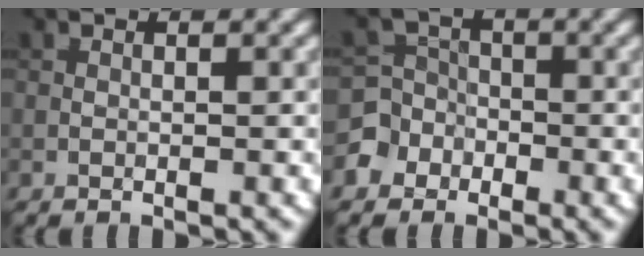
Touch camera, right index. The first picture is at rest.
{"total": 3.8, "force": [-1.9, 3.3, 0.1], "torque": [0.026, 0.006, -0.054]}